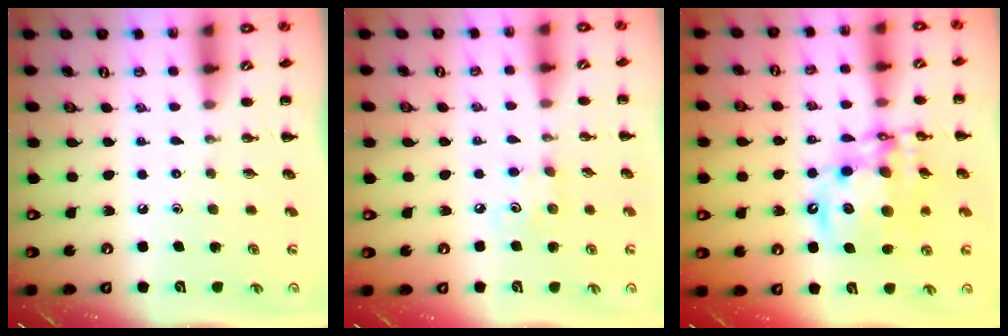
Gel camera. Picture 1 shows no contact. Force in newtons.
{"total": 4.2, "press": 4.1, "slide": 0.9}
{"total": 16.0, "press": 15.5, "slide": 4.0}